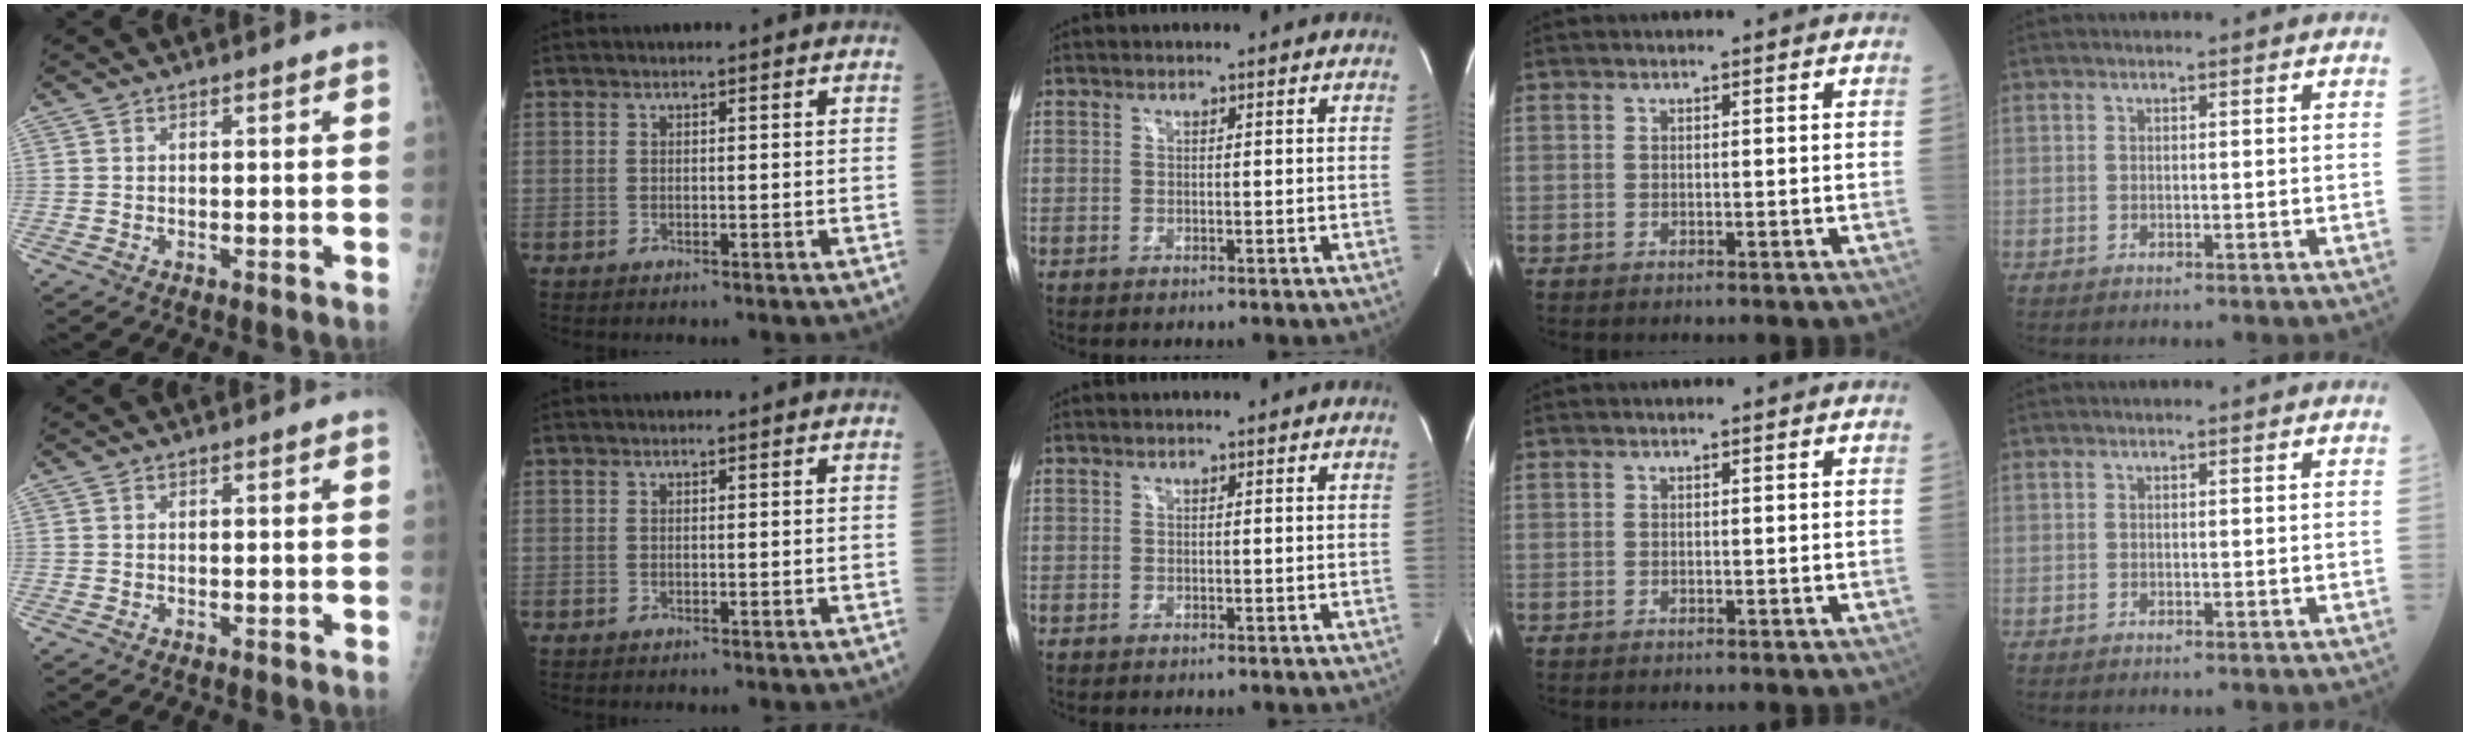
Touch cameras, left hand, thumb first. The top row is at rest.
{}